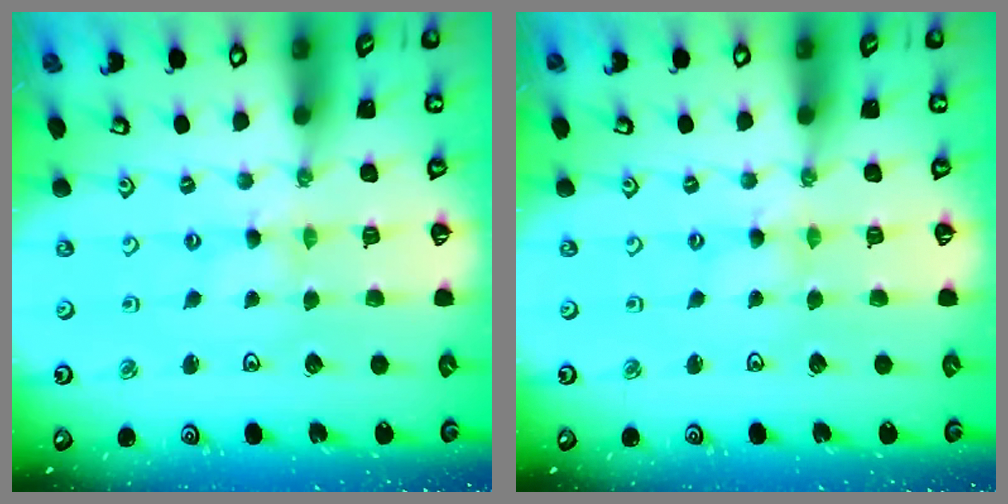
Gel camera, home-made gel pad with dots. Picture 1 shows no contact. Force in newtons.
{"total": 0.0}